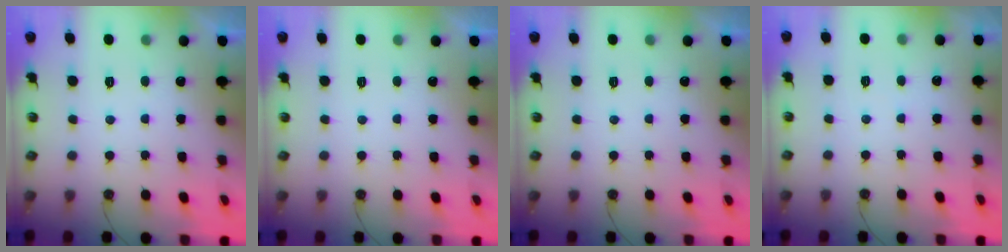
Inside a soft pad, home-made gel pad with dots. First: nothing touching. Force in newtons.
{"total": 0.0}
{"total": 0.0}
{"total": 2.4, "press": 2.3, "slide": 0.4}